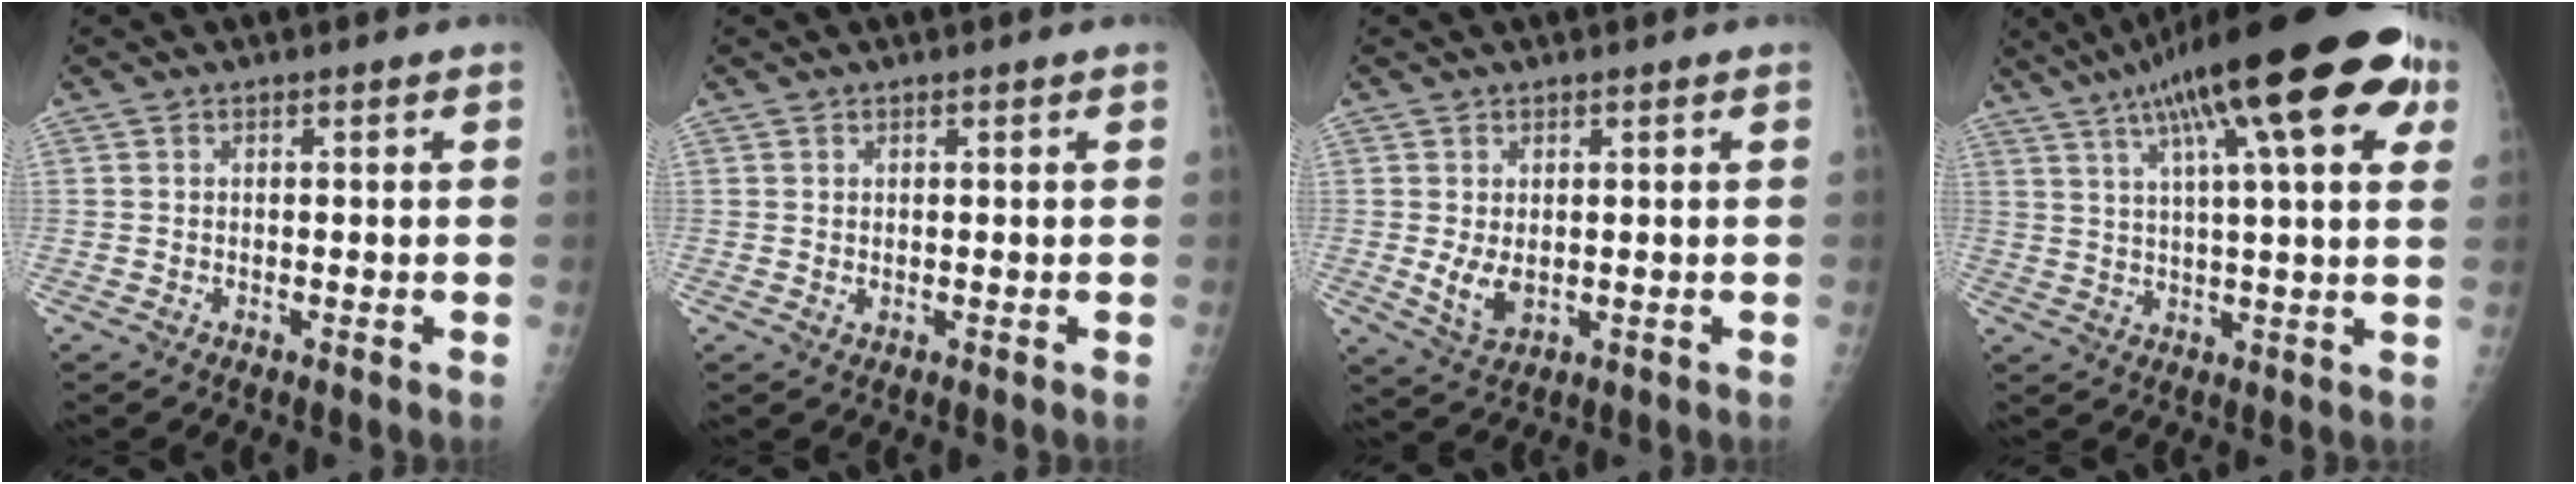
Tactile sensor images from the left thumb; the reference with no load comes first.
{"total": 0.8, "force": [0.4, 0.4, 0.6], "torque": [-0.007, -0.002, 0.006]}
{"total": 4.4, "force": [0.2, 2.7, 3.5], "torque": [-0.059, -0.013, 0.013]}
{"total": 25.1, "force": [12.1, 6.4, 21.0], "torque": [-0.314, 0.010, 0.179]}